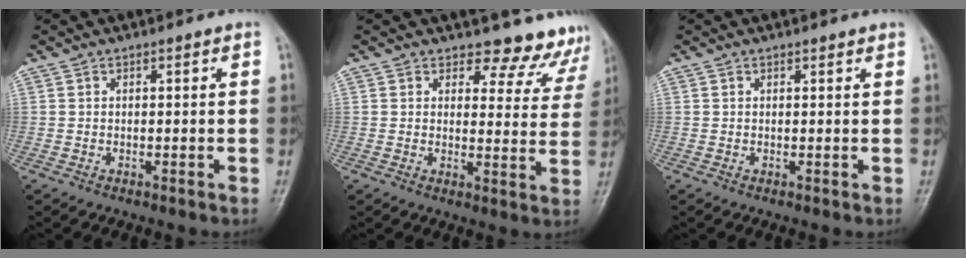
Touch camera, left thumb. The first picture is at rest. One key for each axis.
{"total": 10.0, "fx": 9.2, "fy": 3.9, "fz": 0.1, "tx": 0.048, "ty": -0.075, "tz": 0.082}
{"total": 0.8, "fx": 0.7, "fy": 0.2, "fz": 0.3, "tx": -0.004, "ty": -0.002, "tz": 0.008}